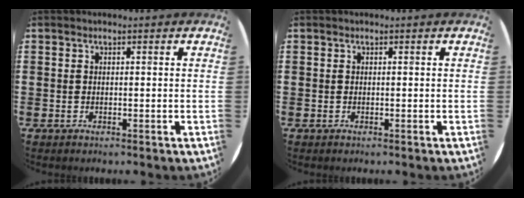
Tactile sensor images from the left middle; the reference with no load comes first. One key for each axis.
{"total": 0.0}